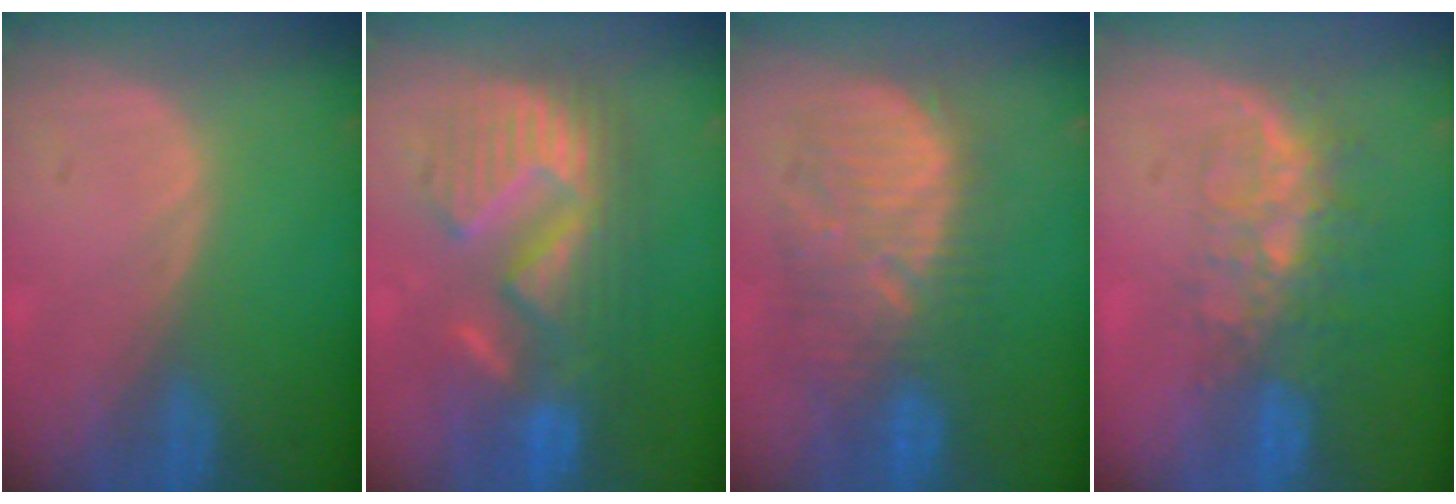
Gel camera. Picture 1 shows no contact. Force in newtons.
{"total": 11.5, "press": 11.4, "slide": 1.0}
{"total": 10.6, "press": 10.4, "slide": 2.3}
{"total": 8.3, "press": 6.8, "slide": 4.7}